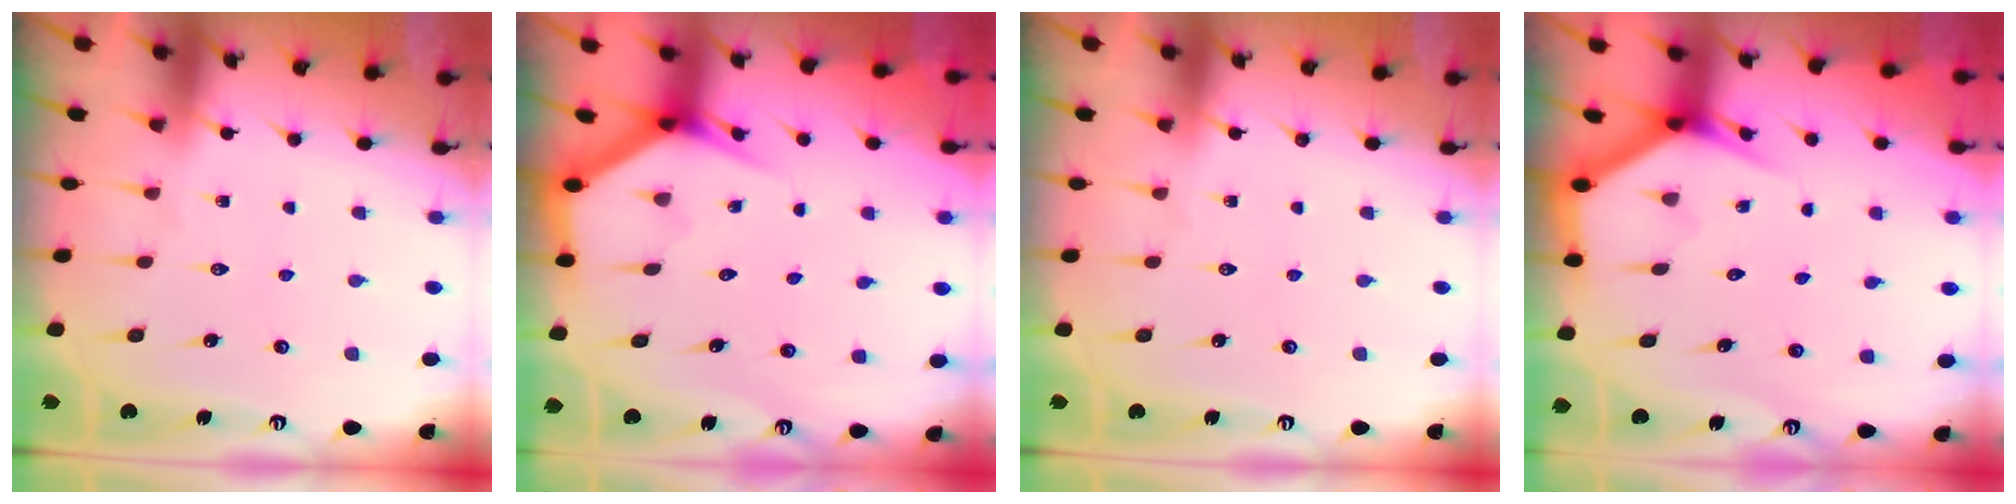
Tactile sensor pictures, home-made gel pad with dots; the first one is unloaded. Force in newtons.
{"total": 3.4, "press": 3.4, "slide": 0.3}
{"total": 0.0}
{"total": 3.6, "press": 3.6, "slide": 0.3}